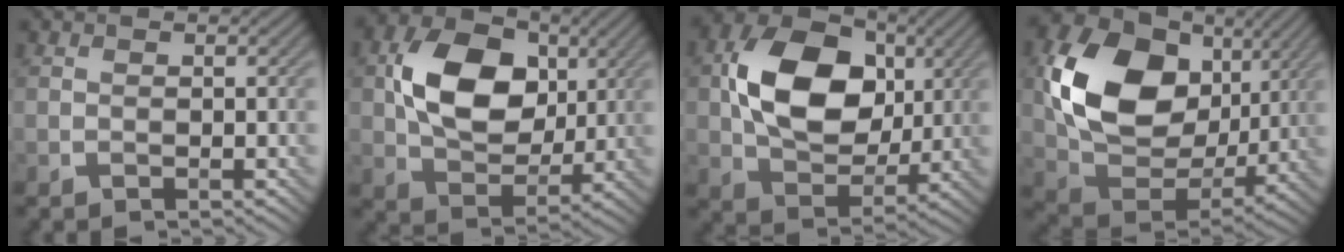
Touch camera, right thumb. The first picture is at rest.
{"total": 11.9, "force": [2.4, 8.5, 8.0], "torque": [-0.159, 0.008, 0.041]}
{"total": 13.6, "force": [2.3, 9.9, 9.1], "torque": [-0.179, 0.007, 0.044]}
{"total": 16.7, "force": [4.1, 12.3, 10.6], "torque": [-0.225, 0.002, 0.086]}